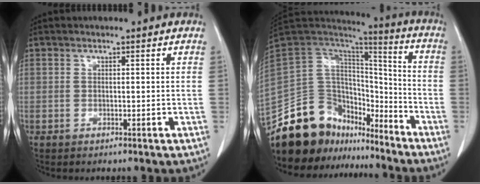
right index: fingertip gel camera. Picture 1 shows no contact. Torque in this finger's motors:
{"motor_torque": [-0.72, -0.79, -0.57, -0.21]}